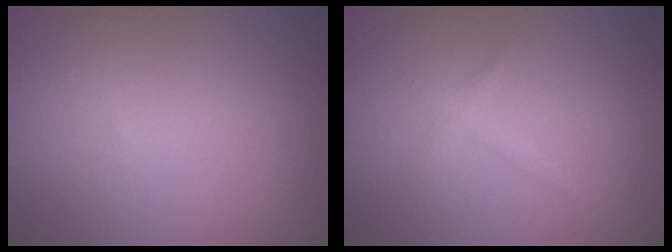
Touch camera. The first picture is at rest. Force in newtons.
{"total": 1.0, "press": 1.0, "slide": 0.1}